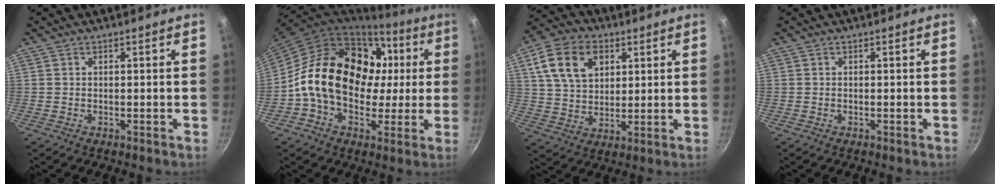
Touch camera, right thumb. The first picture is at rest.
{"total": 23.7, "force": [2.2, 17.2, 16.2], "torque": [-0.253, 0.033, 0.032]}
{"total": 13.5, "force": [5.0, 9.4, 8.3], "torque": [-0.132, -0.003, 0.088]}
{"total": 0.0}